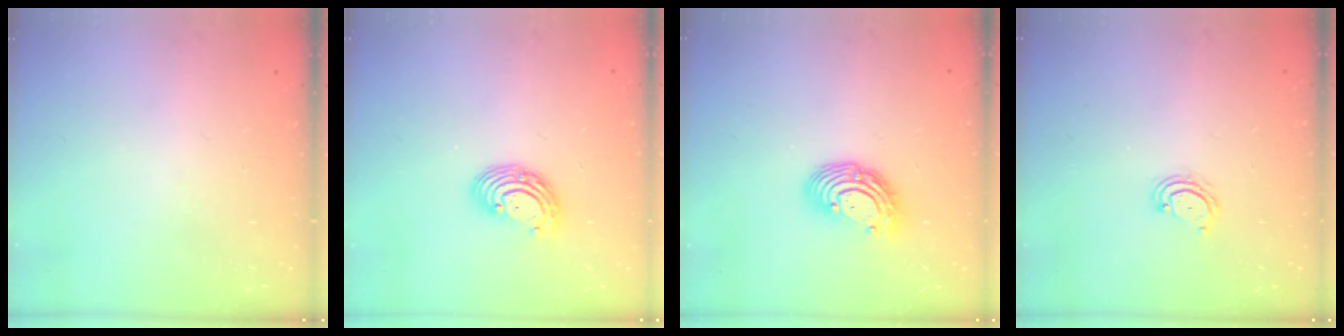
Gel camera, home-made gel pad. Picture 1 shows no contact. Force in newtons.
{"total": 7.1, "press": 7.0, "slide": 1.3}
{"total": 9.8, "press": 9.7, "slide": 0.9}
{"total": 4.1, "press": 4.1, "slide": 0.6}